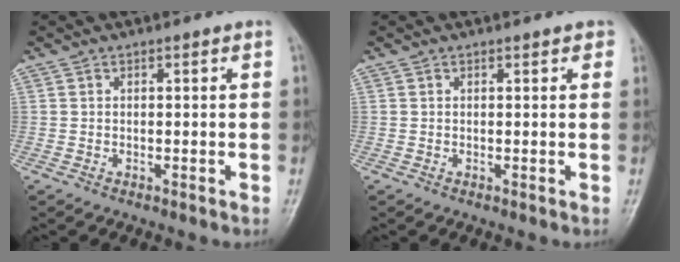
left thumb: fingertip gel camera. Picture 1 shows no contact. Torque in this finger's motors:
{"motor_torque": [-0.11, 0.02, 0.08, -0.02, 0.04]}